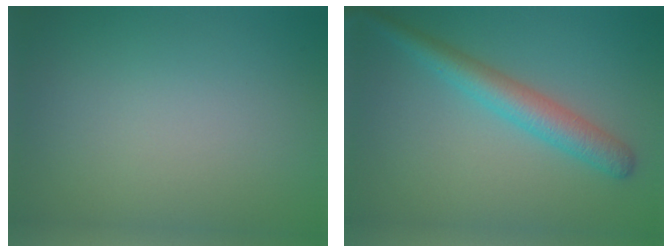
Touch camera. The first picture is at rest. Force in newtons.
{"total": 3.8, "press": 3.8, "slide": 0.3}